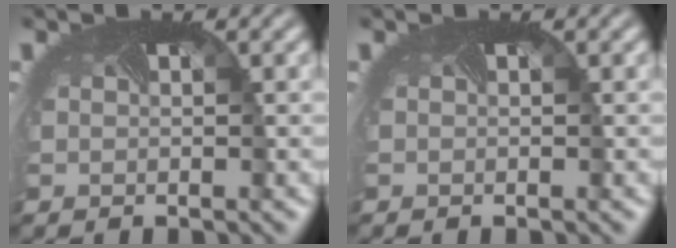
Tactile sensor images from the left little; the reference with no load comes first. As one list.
[{"total": 0.0}]